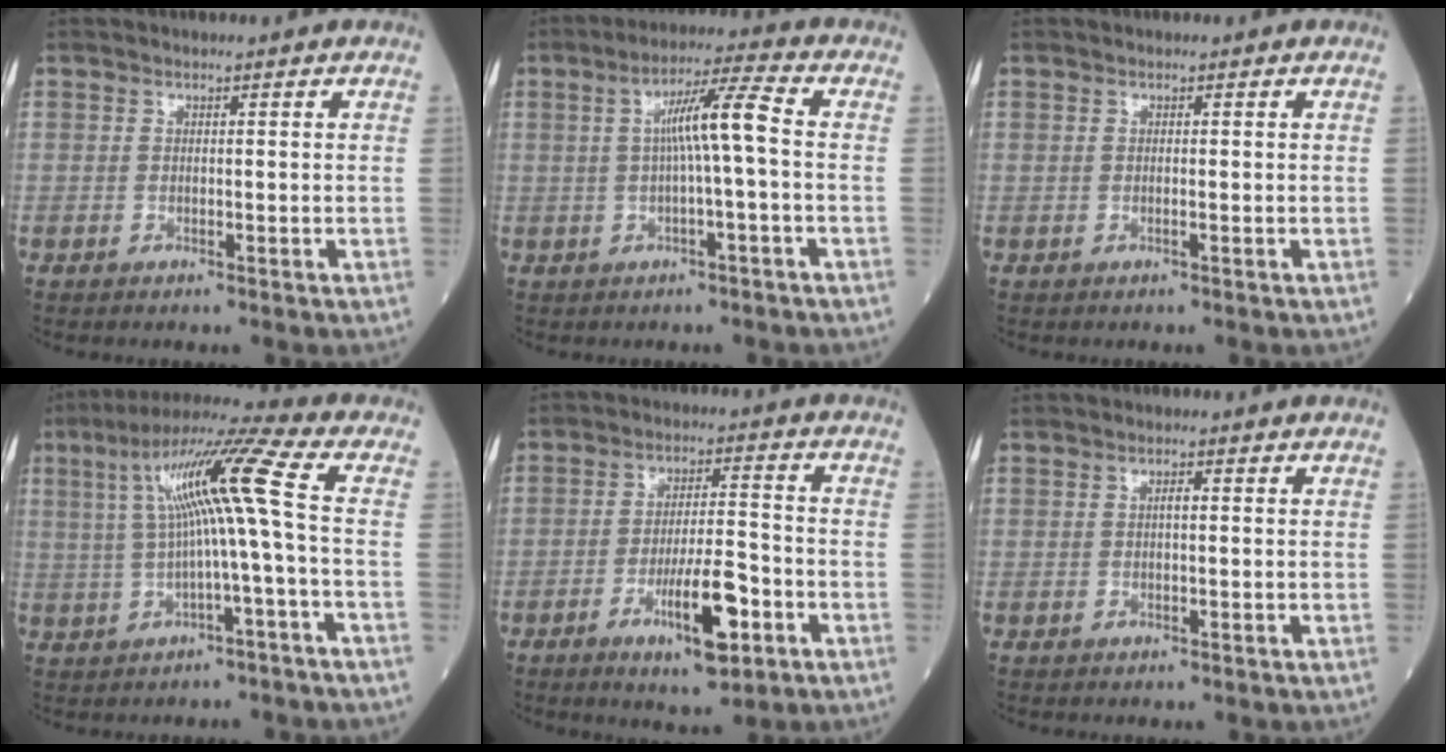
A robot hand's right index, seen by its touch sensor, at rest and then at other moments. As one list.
[{"total": 7.2, "force": [0.2, -0.3, 7.2], "torque": [-0.125, 0.018, 0.002]}, {"total": 0.0}, {"total": 12.0, "force": [1.3, -1.0, 11.8], "torque": [-0.208, 0.034, 0.024]}, {"total": 9.8, "force": [-4.3, 2.1, 8.5], "torque": [-0.147, -0.004, -0.065]}, {"total": 0.9, "force": [0.1, 0.2, 0.9], "torque": [-0.017, 0.002, 0.001]}]